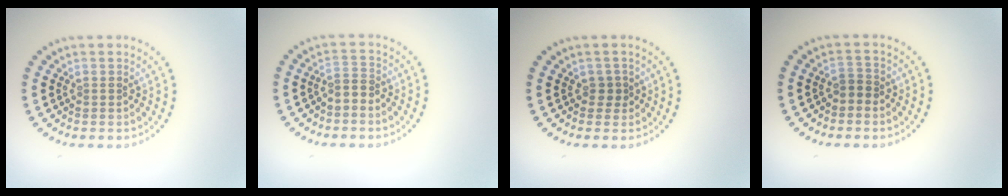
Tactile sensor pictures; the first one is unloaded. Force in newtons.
{"total": 1.8, "press": 1.2, "slide": 1.2}
{"total": 1.1, "press": 0.9, "slide": 0.7}
{"total": 1.3, "press": 1.0, "slide": 0.9}